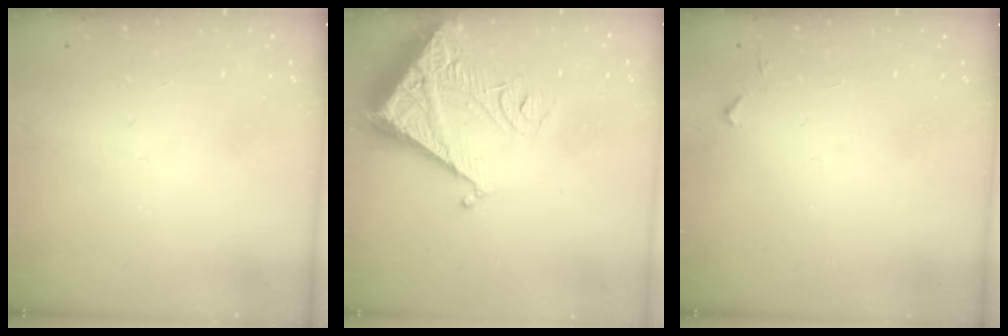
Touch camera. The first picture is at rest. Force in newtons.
{"total": 7.4, "press": 7.3, "slide": 0.8}
{"total": 3.7, "press": 3.7, "slide": 0.6}